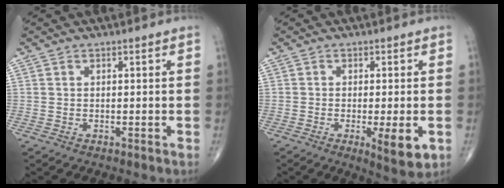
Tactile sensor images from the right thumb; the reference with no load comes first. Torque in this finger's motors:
{"motor_torque": [0.58, 1.35, -0.06, -0.09, 0.21]}